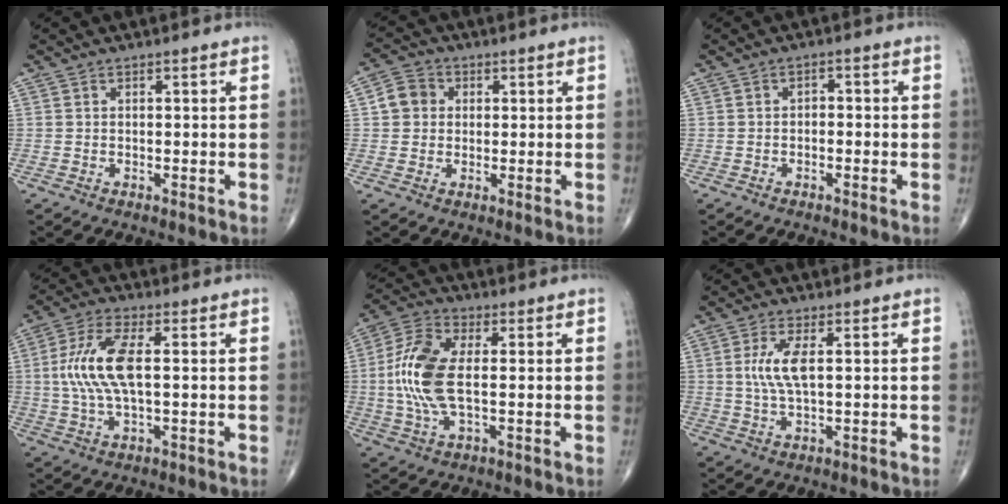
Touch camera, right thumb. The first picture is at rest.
{"total": 5.1, "force": [0.8, 4.6, 2.1], "torque": [-0.022, 0.008, 0.005]}
{"total": 1.1, "force": [-0.5, 0.7, 0.6], "torque": [0.001, 0.009, -0.013]}
{"total": 10.9, "force": [0.9, 4.0, 10.1], "torque": [-0.227, 0.009, 0.016]}
{"total": 12.2, "force": [-0.1, 5.4, 11.0], "torque": [-0.246, 0.012, -0.006]}
{"total": 5.7, "force": [1.0, 1.7, 5.4], "torque": [-0.126, -0.002, 0.021]}